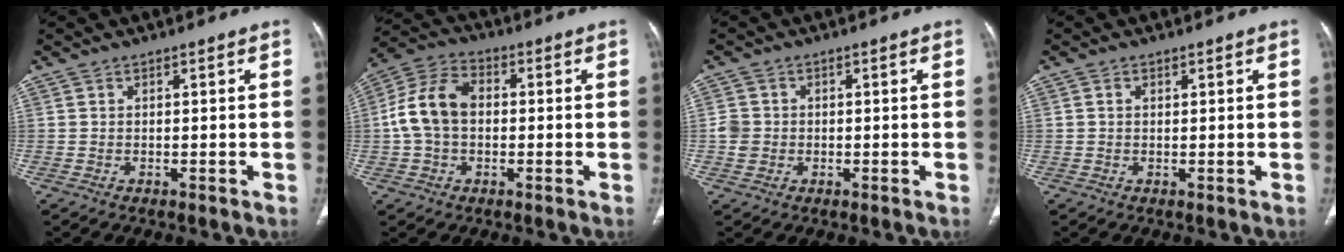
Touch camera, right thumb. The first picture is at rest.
{"total": 10.7, "force": [0.1, 7.4, 7.7], "torque": [-0.146, 0.030, -0.008]}
{"total": 3.2, "force": [-0.2, 3.0, 1.1], "torque": [-0.010, 0.007, -0.006]}
{"total": 0.9, "force": [0.3, 0.7, 0.6], "torque": [-0.009, 0.000, 0.005]}